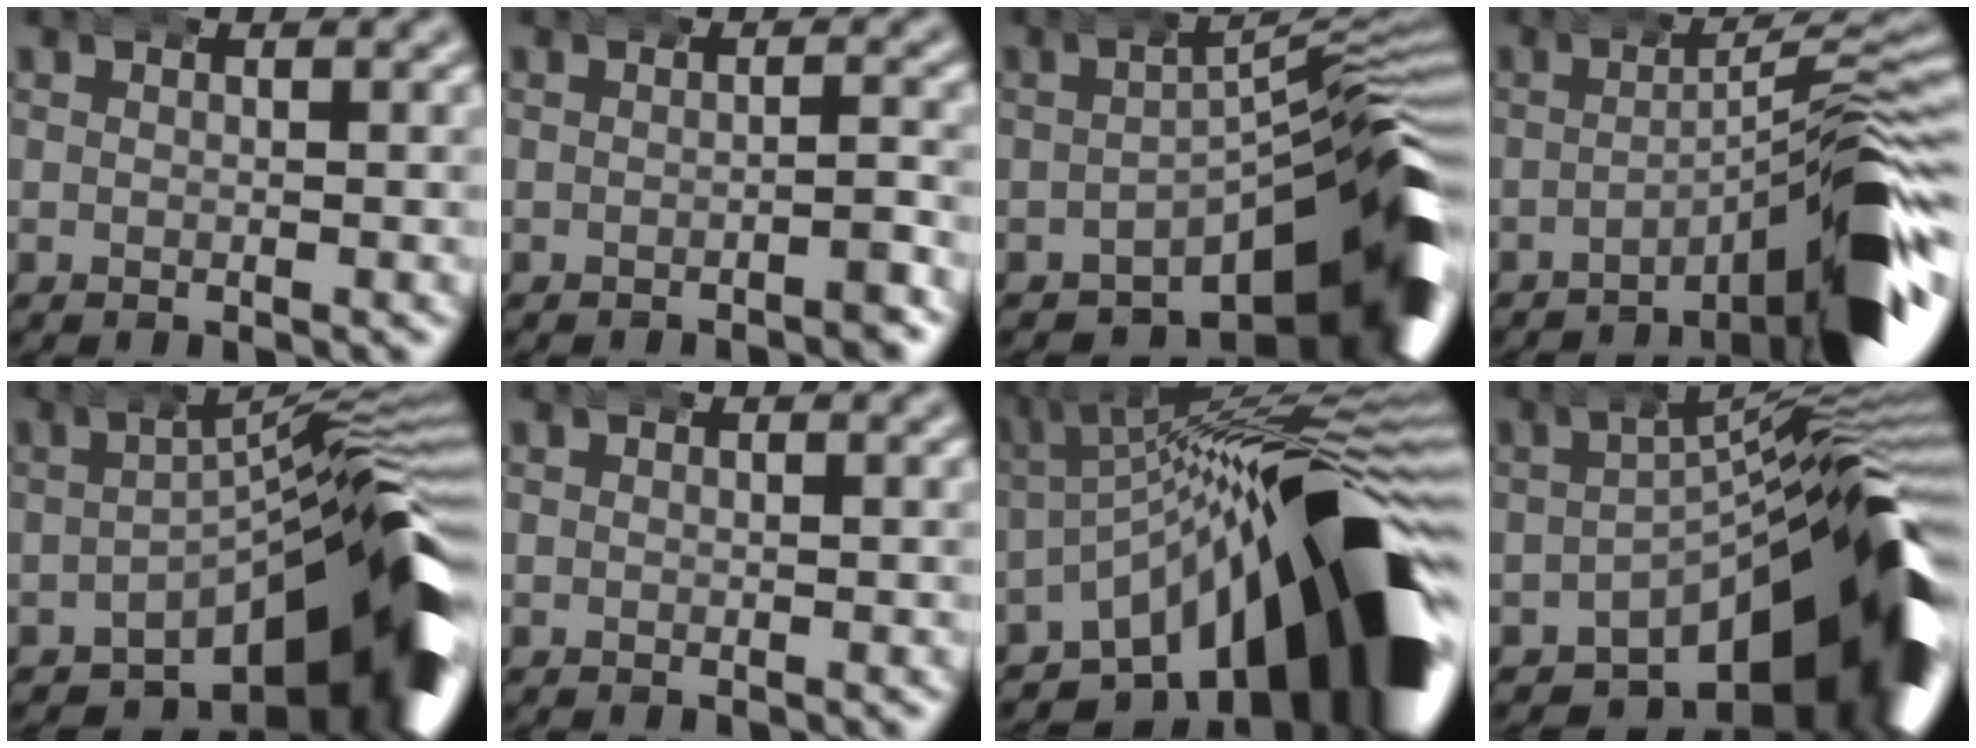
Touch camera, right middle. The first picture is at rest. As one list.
[{"total": 1.4, "force": [-0.9, 0.3, 1.0], "torque": [-0.012, 0.004, -0.021]}, {"total": 16.5, "force": [-6.7, 7.0, 13.3], "torque": [-0.132, -0.012, -0.088]}, {"total": 9.1, "force": [-4.0, 1.6, 8.0], "torque": [-0.099, 0.008, -0.060]}, {"total": 16.7, "force": [-6.7, 6.8, 13.8], "torque": [-0.144, -0.010, -0.091]}, {"total": 0.0}, {"total": 22.0, "force": [-5.9, 9.9, 18.8], "torque": [-0.254, -0.016, -0.081]}, {"total": 18.6, "force": [-7.2, 7.9, 15.2], "torque": [-0.165, -0.015, -0.093]}]